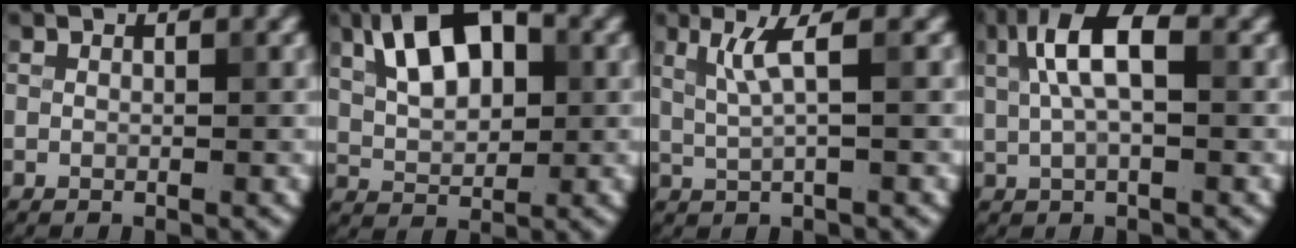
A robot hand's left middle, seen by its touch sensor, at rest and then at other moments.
{"total": 8.2, "force": [2.5, 4.6, 6.3], "torque": [-0.102, 0.028, 0.030]}
{"total": 2.9, "force": [0.9, 0.4, 2.7], "torque": [-0.056, -0.001, 0.023]}
{"total": 5.6, "force": [1.4, 2.2, 5.0], "torque": [-0.099, 0.012, 0.022]}